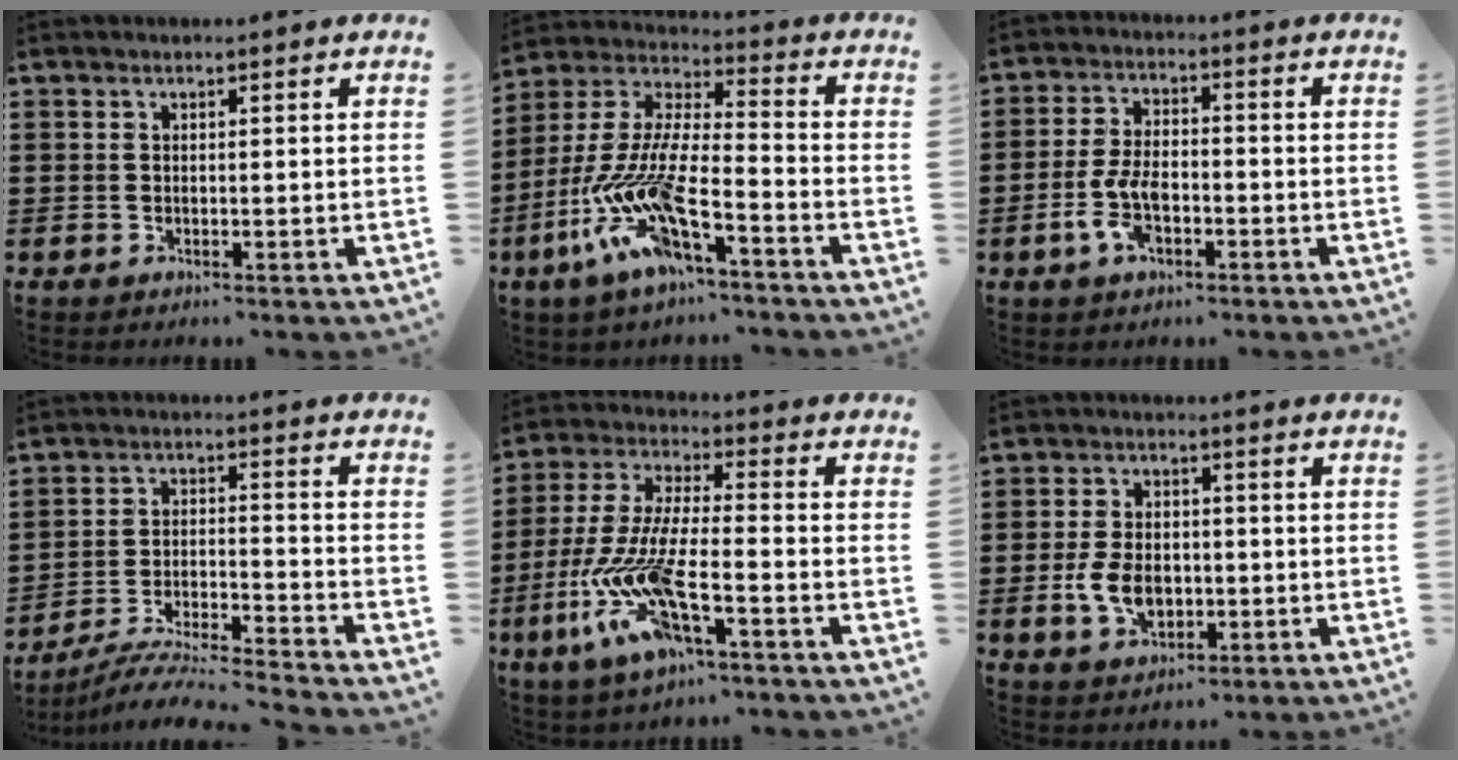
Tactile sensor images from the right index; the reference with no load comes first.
{"total": 12.6, "force": [-8.4, 2.3, 9.0], "torque": [-0.209, -0.016, -0.174]}
{"total": 7.0, "force": [-2.4, 3.6, 5.4], "torque": [-0.133, -0.001, -0.053]}
{"total": 6.2, "force": [-5.9, -0.5, 1.9], "torque": [-0.042, -0.012, -0.116]}
{"total": 12.7, "force": [-7.1, 3.0, 10.0], "torque": [-0.243, -0.017, -0.146]}
{"total": 6.8, "force": [-1.3, 4.4, 5.0], "torque": [-0.120, -0.001, -0.027]}